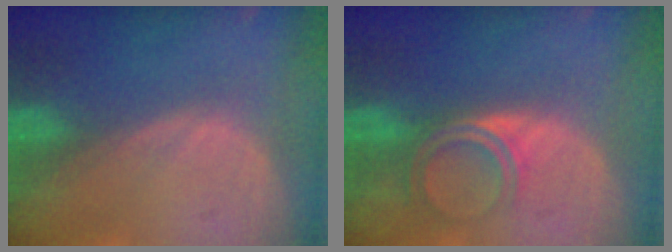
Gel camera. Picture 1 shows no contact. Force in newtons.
{"total": 4.8, "press": 4.0, "slide": 2.6}